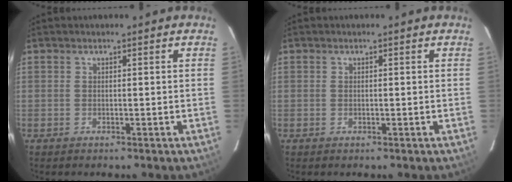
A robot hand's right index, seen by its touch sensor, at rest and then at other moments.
{"total": 0.0}